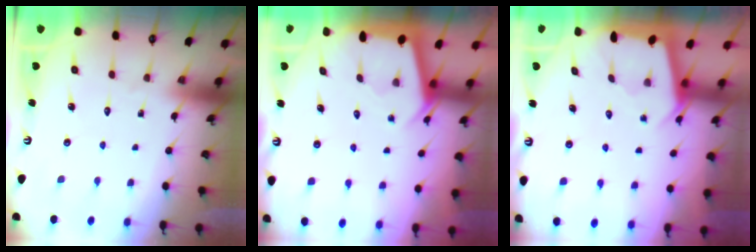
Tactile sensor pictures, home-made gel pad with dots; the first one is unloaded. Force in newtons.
{"total": 2.3, "press": 2.3, "slide": 0.3}
{"total": 2.2, "press": 2.2, "slide": 0.3}